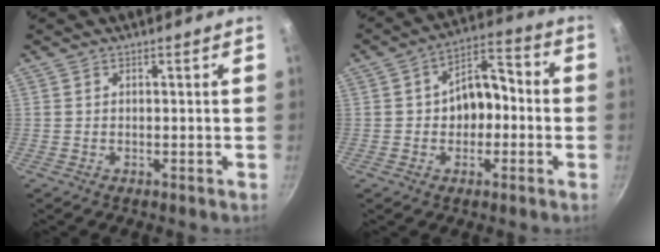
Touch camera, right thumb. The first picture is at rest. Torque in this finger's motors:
{"motor_torque": [0.01, 0.31, -0.10, -0.13, 0.10]}